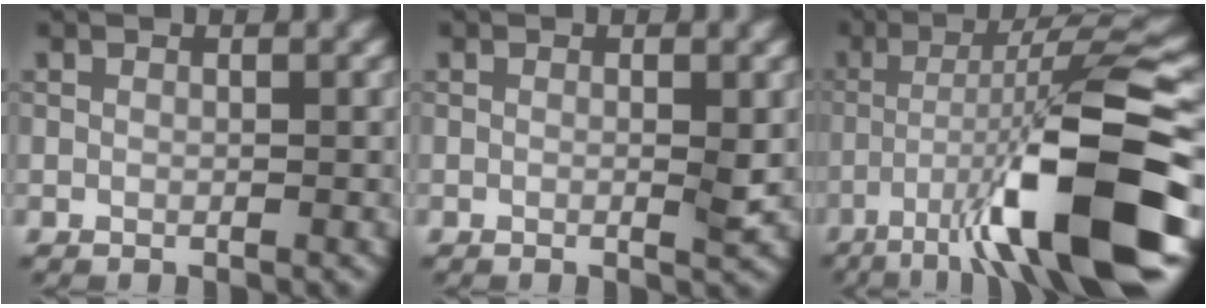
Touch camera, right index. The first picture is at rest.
{"total": 1.4, "force": [-0.1, 0.1, 1.4], "torque": [-0.024, -0.002, -0.004]}
{"total": 13.5, "force": [-5.7, 2.1, 12.1], "torque": [-0.197, 0.007, -0.088]}